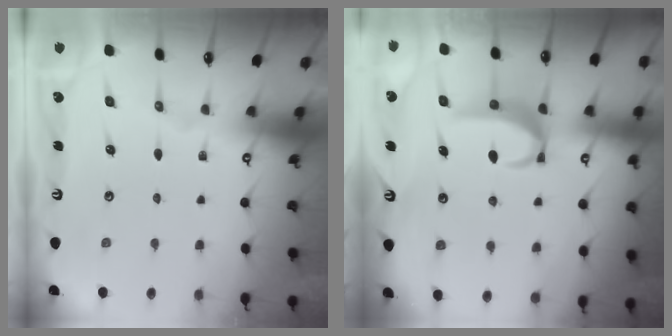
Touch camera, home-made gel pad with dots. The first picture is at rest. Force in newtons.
{"total": 4.9, "press": 4.9, "slide": 0.4}